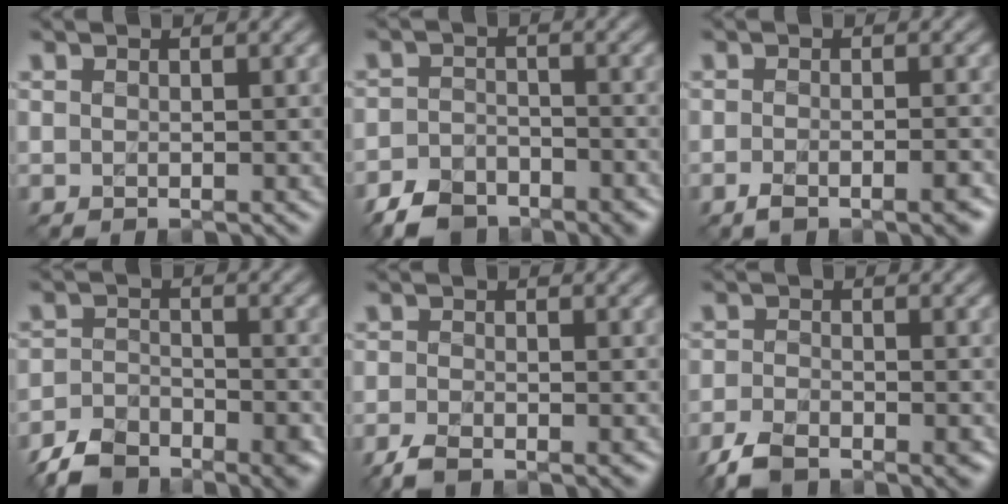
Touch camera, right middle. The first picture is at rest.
{"total": 5.2, "force": [-4.0, 2.7, 1.8], "torque": [-0.028, -0.008, -0.069]}
{"total": 3.4, "force": [-2.1, 0.9, 2.5], "torque": [-0.040, -0.003, -0.036]}
{"total": 6.4, "force": [-5.2, 2.6, 2.6], "torque": [-0.042, -0.015, -0.091]}
{"total": 3.3, "force": [-2.5, 1.1, 1.9], "torque": [-0.031, -0.005, -0.049]}
{"total": 5.6, "force": [-4.2, 2.1, 3.1], "torque": [-0.052, -0.017, -0.079]}